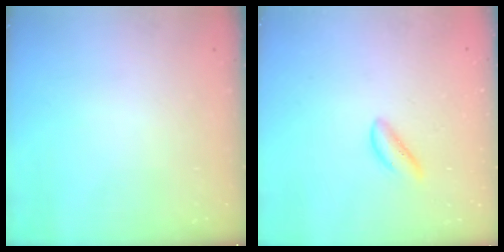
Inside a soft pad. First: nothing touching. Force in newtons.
{"total": 2.0, "press": 1.9, "slide": 0.6}